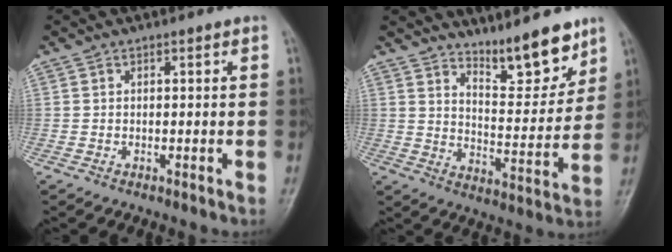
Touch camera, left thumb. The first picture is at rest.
{"total": 11.4, "force": [9.1, 3.1, 6.2], "torque": [-0.067, -0.075, 0.153]}